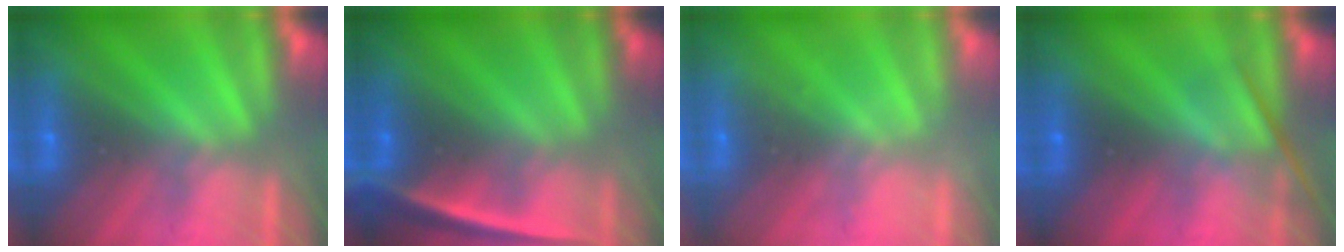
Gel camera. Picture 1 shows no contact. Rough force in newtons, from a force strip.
{"total": 2.3}
{"total": 2.1}
{"total": 2.4}